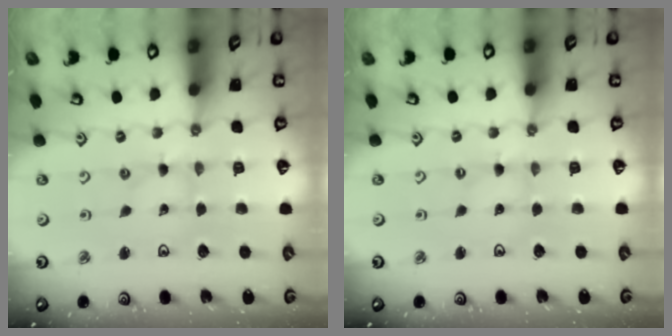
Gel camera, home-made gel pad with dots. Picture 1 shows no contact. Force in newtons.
{"total": 0.0}